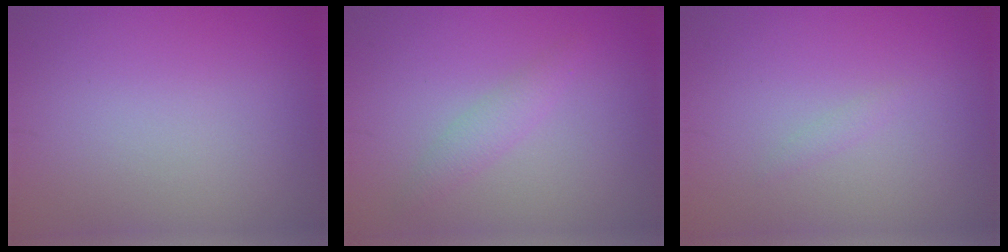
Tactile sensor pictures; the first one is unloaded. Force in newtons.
{"total": 1.6, "press": 1.6, "slide": 0.2}
{"total": 0.5, "press": 0.5, "slide": 0.0}